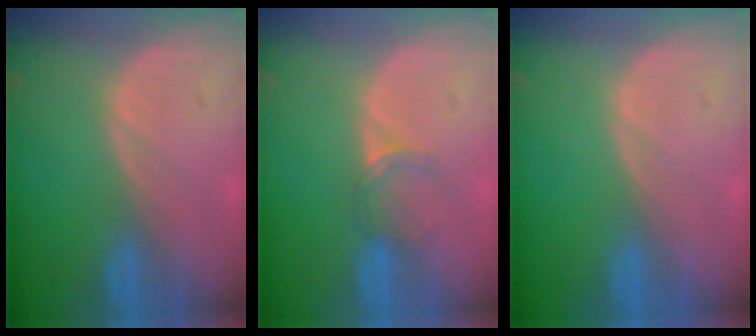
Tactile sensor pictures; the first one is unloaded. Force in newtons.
{"total": 2.5, "press": 2.0, "slide": 1.4}
{"total": 0.0}